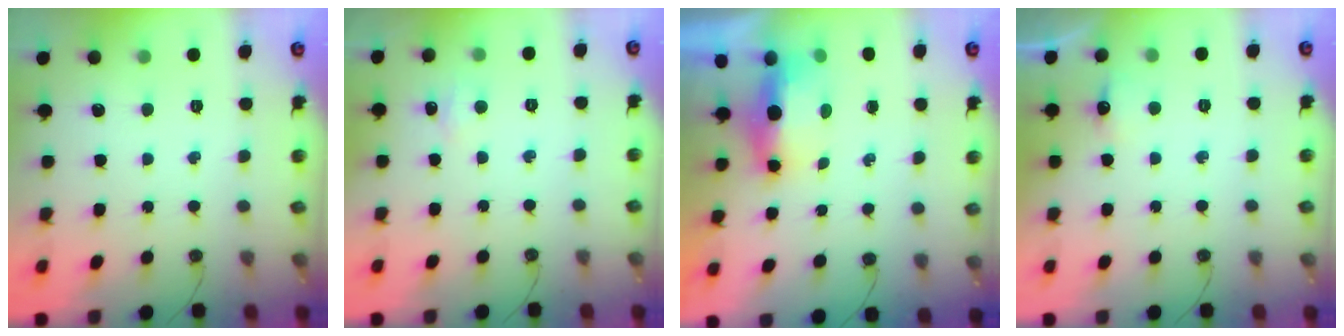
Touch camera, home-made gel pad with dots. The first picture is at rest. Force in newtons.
{"total": 5.1, "press": 5.0, "slide": 0.7}
{"total": 6.1, "press": 6.1, "slide": 0.2}
{"total": 5.2, "press": 5.1, "slide": 1.1}